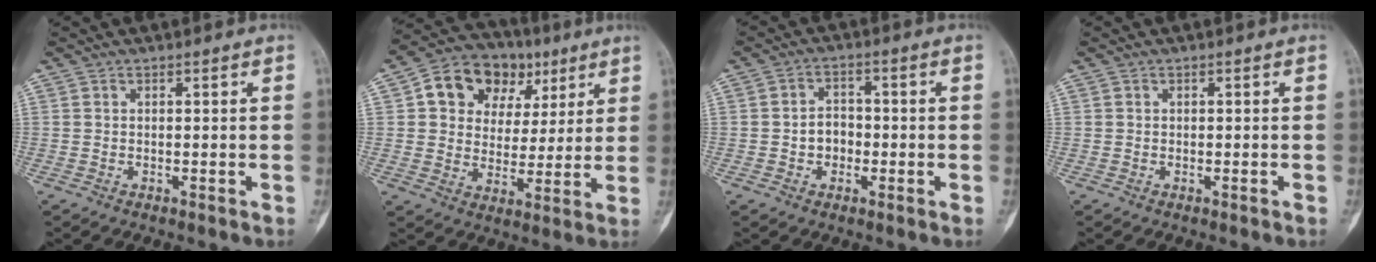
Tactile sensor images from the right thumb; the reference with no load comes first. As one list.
[{"total": 15.6, "force": [6.3, 12.0, 7.7], "torque": [-0.075, 0.009, 0.103]}, {"total": 4.6, "force": [-1.0, 3.8, 2.4], "torque": [-0.018, 0.016, -0.021]}, {"total": 0.0}]